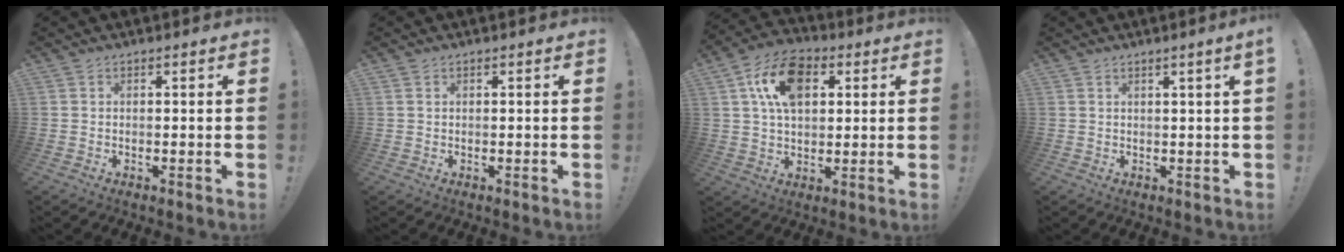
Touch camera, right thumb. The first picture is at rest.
{"total": 0.5, "force": [0.3, 0.3, 0.3], "torque": [-0.011, 0.004, 0.007]}
{"total": 14.6, "force": [5.0, 9.5, 9.9], "torque": [-0.166, 0.003, 0.094]}
{"total": 2.1, "force": [1.0, -0.6, 1.8], "torque": [-0.028, -0.004, 0.014]}